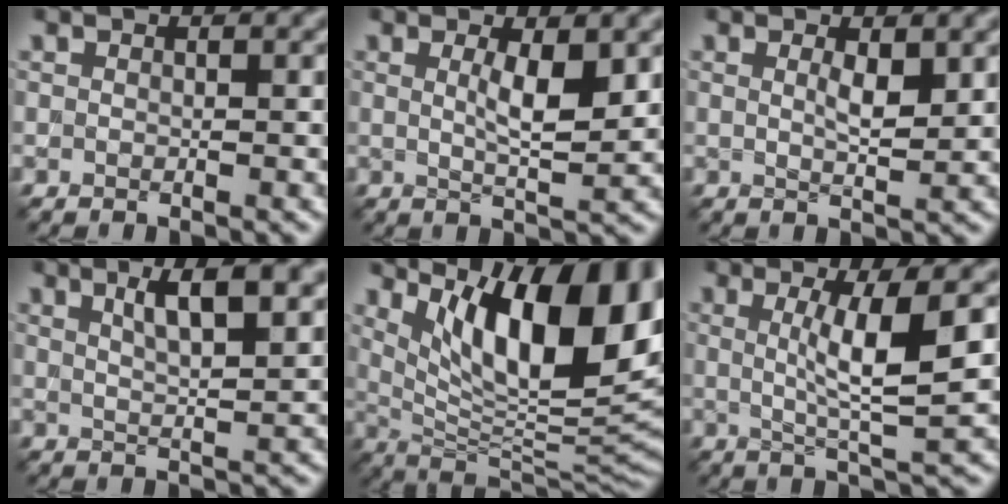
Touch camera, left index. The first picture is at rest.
{"total": 3.2, "force": [0.8, 0.6, 3.0], "torque": [-0.052, -0.008, 0.016]}
{"total": 1.6, "force": [0.6, 0.3, 1.5], "torque": [-0.027, -0.005, 0.012]}
{"total": 5.8, "force": [2.8, 1.6, 4.8], "torque": [-0.061, 0.006, 0.041]}
{"total": 14.7, "force": [5.6, 5.0, 12.6], "torque": [-0.170, -0.003, 0.093]}
{"total": 5.2, "force": [0.8, 0.7, 5.1], "torque": [-0.084, -0.005, 0.016]}